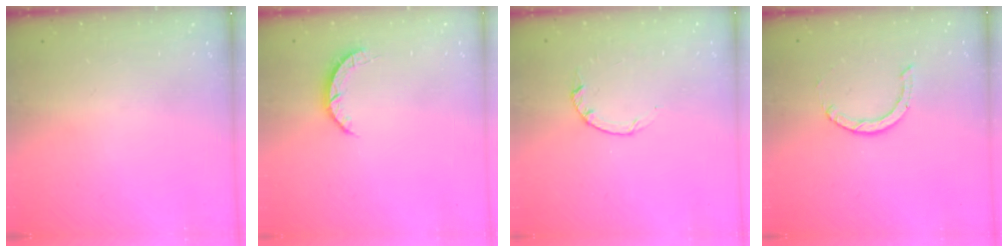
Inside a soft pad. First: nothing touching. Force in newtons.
{"total": 2.7, "press": 2.7, "slide": 0.4}
{"total": 2.2, "press": 2.1, "slide": 0.4}
{"total": 0.8, "press": 0.8, "slide": 0.1}